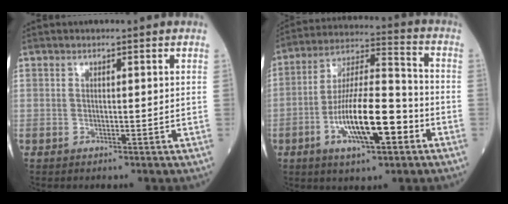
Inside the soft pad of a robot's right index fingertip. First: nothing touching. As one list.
[{"total": 14.8, "force": [-5.3, 3.5, 13.4], "torque": [-0.250, 0.004, -0.091]}]